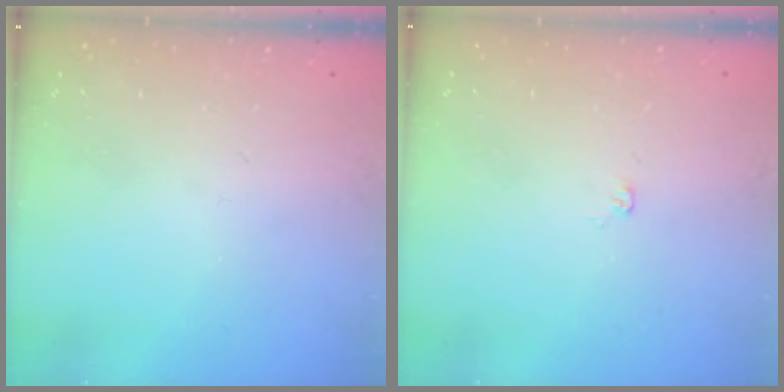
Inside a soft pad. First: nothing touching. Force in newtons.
{"total": 3.2, "press": 3.2, "slide": 0.3}